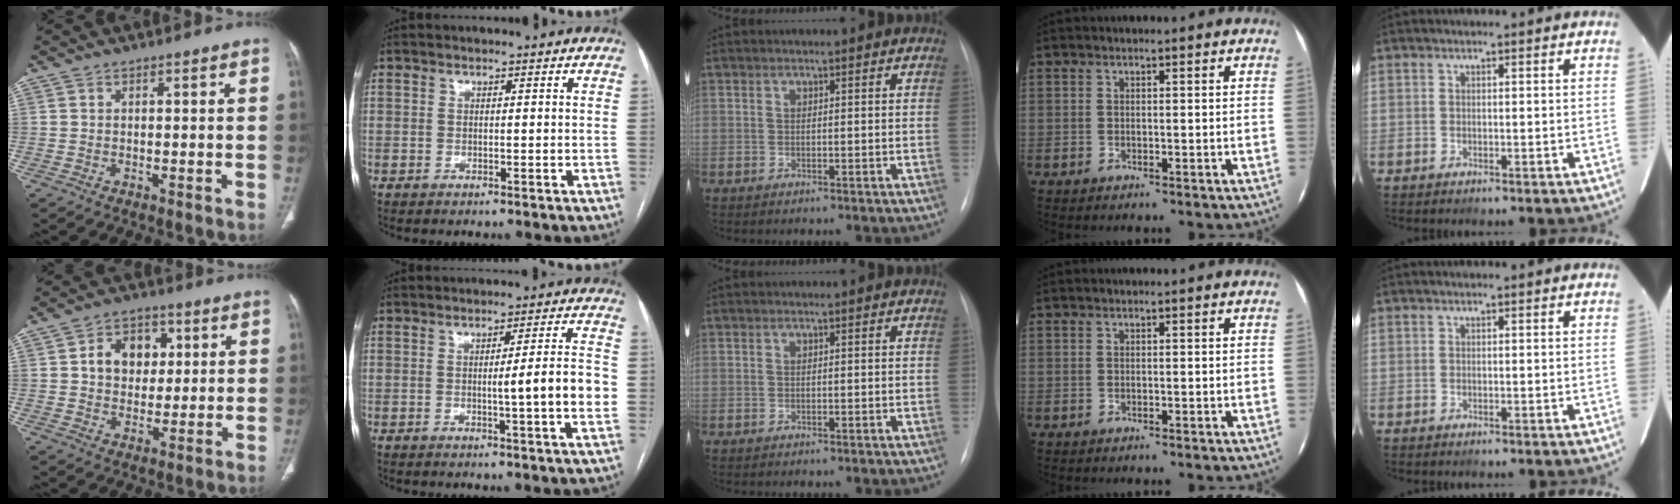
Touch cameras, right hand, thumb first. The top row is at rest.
{"thumb": {"total": 9.1, "force": [2.0, 7.0, 5.5], "torque": [-0.047, 0.003, 0.030]}, "index": {"total": 7.5, "force": [-1.1, -0.6, 7.4], "torque": [-0.100, 0.003, -0.015]}}